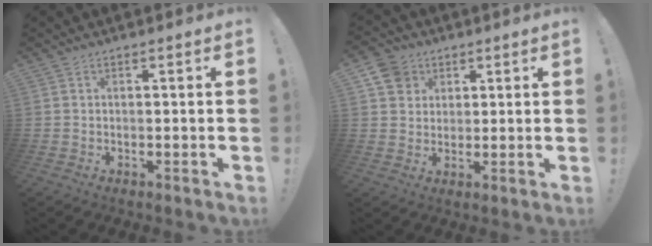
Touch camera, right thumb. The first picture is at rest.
{"total": 8.3, "force": [3.7, 7.1, 2.0], "torque": [-0.023, -0.022, 0.074]}